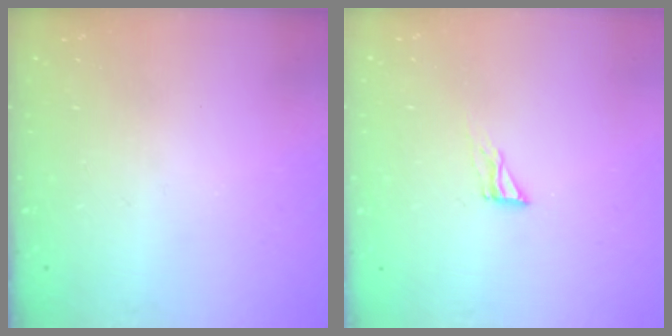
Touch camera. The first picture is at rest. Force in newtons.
{"total": 3.8, "press": 3.8, "slide": 0.4}